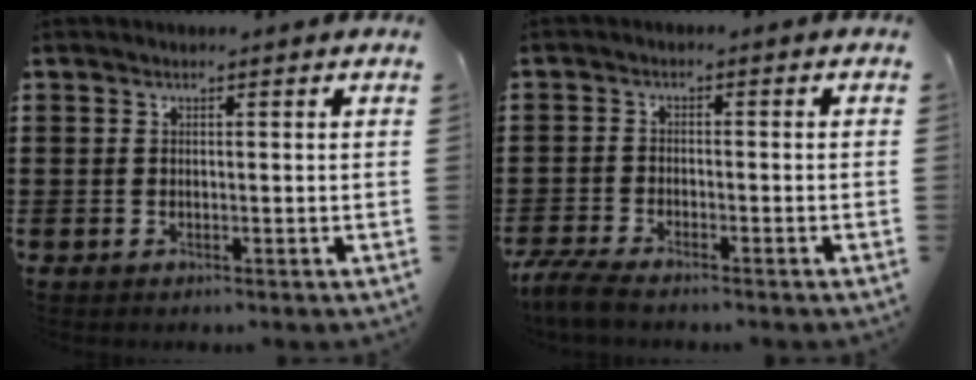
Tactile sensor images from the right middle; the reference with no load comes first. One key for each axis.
{"total": 3.8, "fx": -3.5, "fy": 0.3, "fz": 1.3, "tx": -0.044, "ty": -0.009, "tz": -0.076}